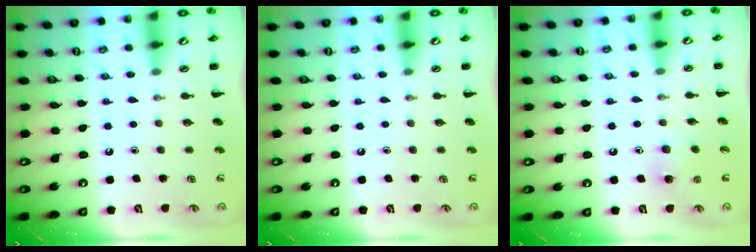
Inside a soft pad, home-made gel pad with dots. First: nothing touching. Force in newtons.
{"total": 0.0}
{"total": 5.4, "press": 5.2, "slide": 1.4}